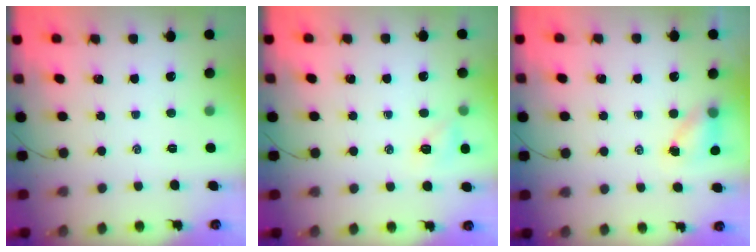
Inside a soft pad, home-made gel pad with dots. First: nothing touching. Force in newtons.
{"total": 5.7, "press": 5.6, "slide": 1.3}
{"total": 4.9, "press": 4.8, "slide": 0.8}